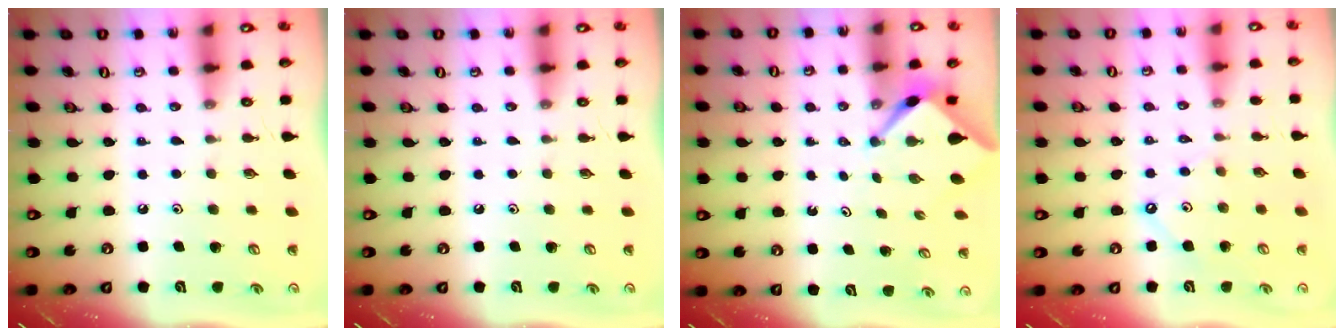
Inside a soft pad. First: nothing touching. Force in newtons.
{"total": 0.0}
{"total": 2.7, "press": 2.6, "slide": 0.2}
{"total": 2.8, "press": 2.8, "slide": 0.5}